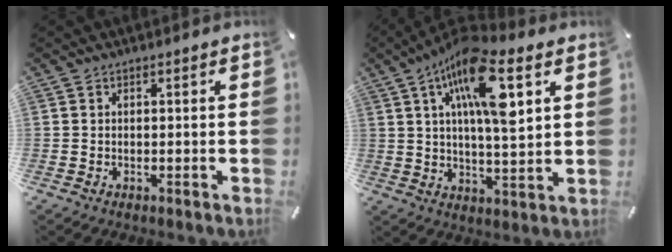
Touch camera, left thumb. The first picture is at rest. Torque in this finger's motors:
{"motor_torque": [0.55, 1.15, 1.62, -1.16, 0.56]}